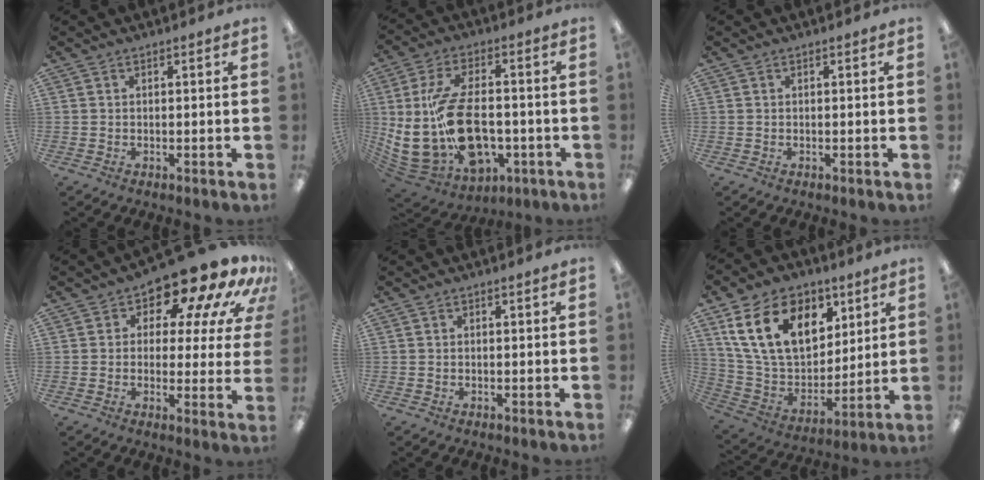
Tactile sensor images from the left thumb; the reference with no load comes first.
{"total": 22.1, "force": [-2.4, 12.9, 17.8], "torque": [-0.364, -0.002, -0.028]}
{"total": 0.0}
{"total": 13.2, "force": [9.4, 5.4, 7.6], "torque": [-0.120, -0.069, 0.157]}
{"total": 0.0}
{"total": 20.7, "force": [9.3, 13.6, 12.5], "torque": [-0.241, -0.013, 0.171]}